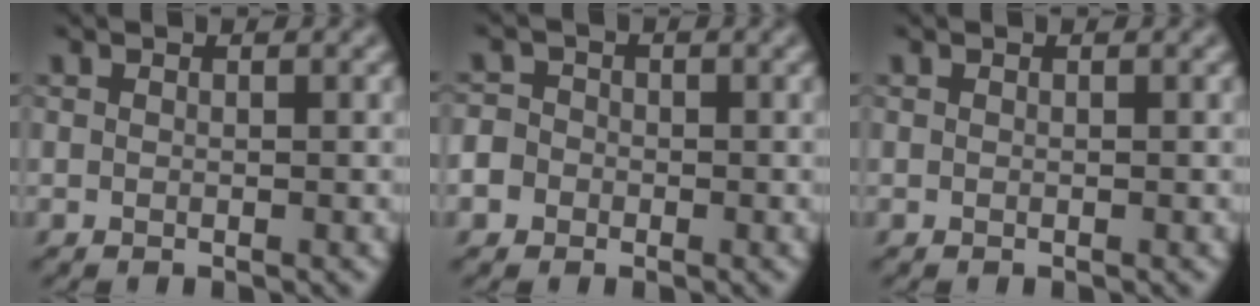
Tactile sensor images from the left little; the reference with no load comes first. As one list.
[{"total": 4.4, "force": [-1.6, 3.9, 1.3], "torque": [-0.015, 0.008, -0.055]}, {"total": 0.0}]